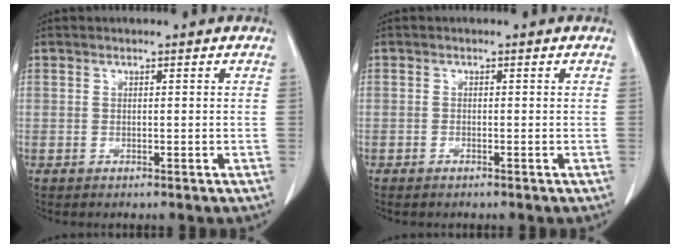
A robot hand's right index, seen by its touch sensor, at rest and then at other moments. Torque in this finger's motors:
{"motor_torque": [-0.19, 0.06, 0.00, -0.01]}